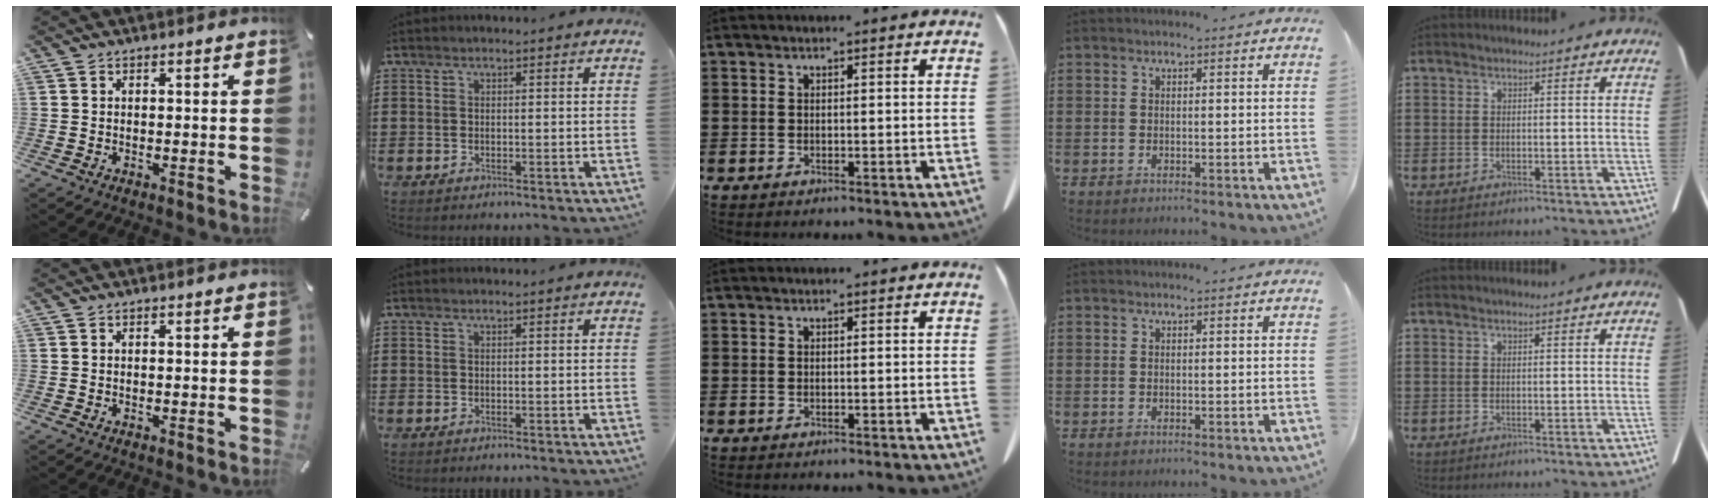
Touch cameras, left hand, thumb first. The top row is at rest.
{}